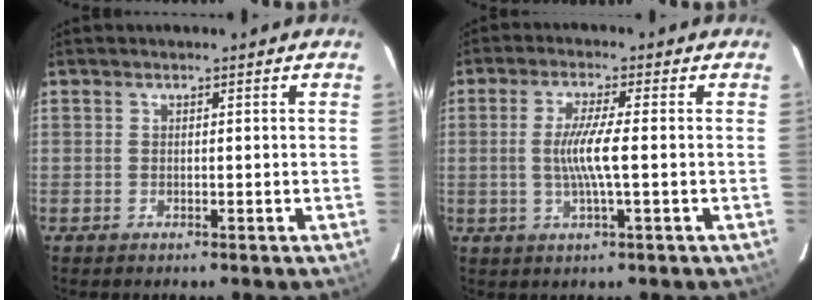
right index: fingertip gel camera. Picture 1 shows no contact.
{"total": 6.6, "force": [-0.6, -0.1, 6.5], "torque": [-0.124, -0.006, -0.010]}